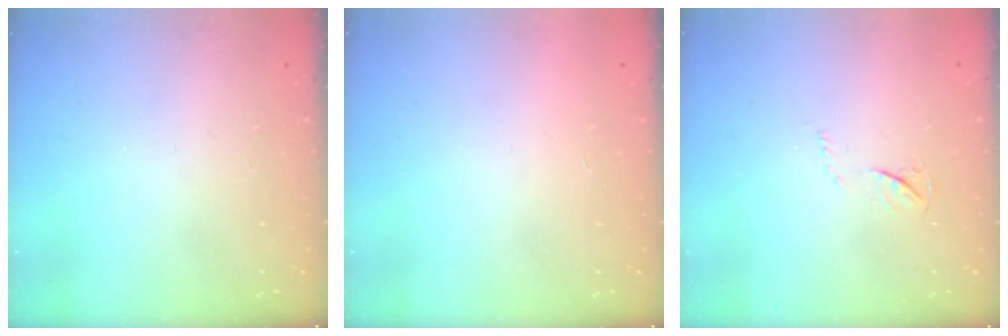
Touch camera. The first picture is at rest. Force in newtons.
{"total": 1.7, "press": 1.7, "slide": 0.1}
{"total": 3.3, "press": 3.2, "slide": 0.5}